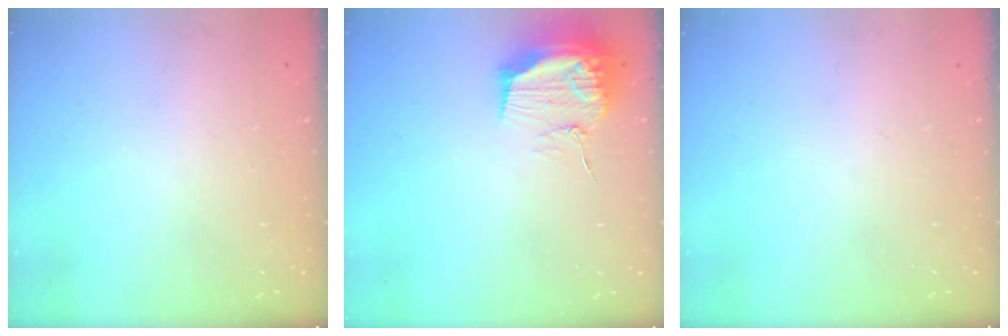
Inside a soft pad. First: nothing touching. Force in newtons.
{"total": 16.1, "press": 16.1, "slide": 0.2}
{"total": 0.0}